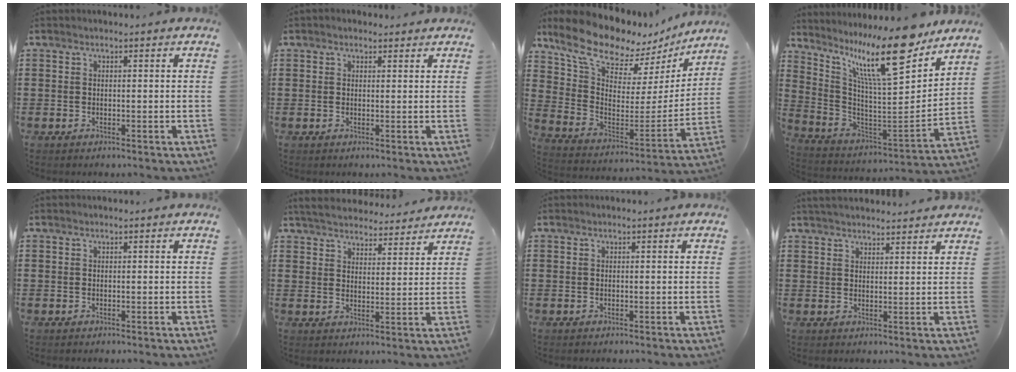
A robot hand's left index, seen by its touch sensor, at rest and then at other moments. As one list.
[{"total": 1.0, "force": [0.8, 0.5, 0.2], "torque": [-0.005, 0.005, 0.015]}, {"total": 10.8, "force": [9.8, 3.1, 3.4], "torque": [-0.095, -0.075, 0.169]}, {"total": 16.2, "force": [11.7, 3.3, 10.7], "torque": [-0.216, -0.069, 0.196]}, {"total": 0.0}, {"total": 4.6, "force": [4.5, 0.6, 0.7], "torque": [-0.035, -0.022, 0.079]}, {"total": 0.0}, {"total": 2.6, "force": [2.6, 0.1, 0.2], "torque": [-0.010, -0.003, 0.051]}]